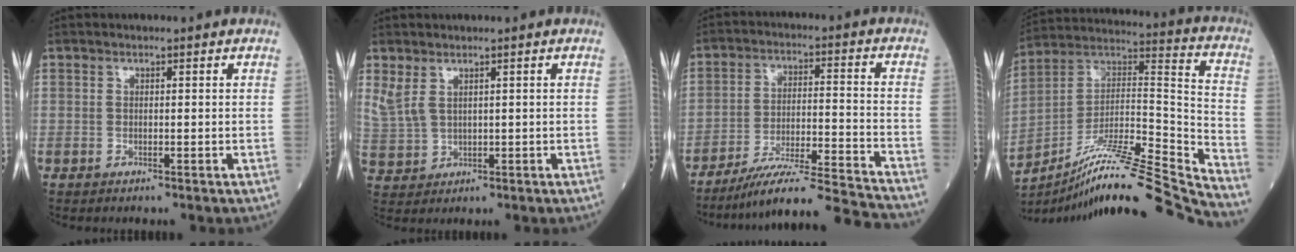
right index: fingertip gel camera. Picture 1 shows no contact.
{"total": 3.9, "force": [2.1, 2.2, 2.5], "torque": [-0.068, 0.006, 0.058]}
{"total": 16.4, "force": [-15.3, -1.7, 5.6], "torque": [-0.093, -0.001, -0.246]}
{"total": 24.2, "force": [-21.2, -1.4, 11.6], "torque": [-0.170, 0.010, -0.347]}